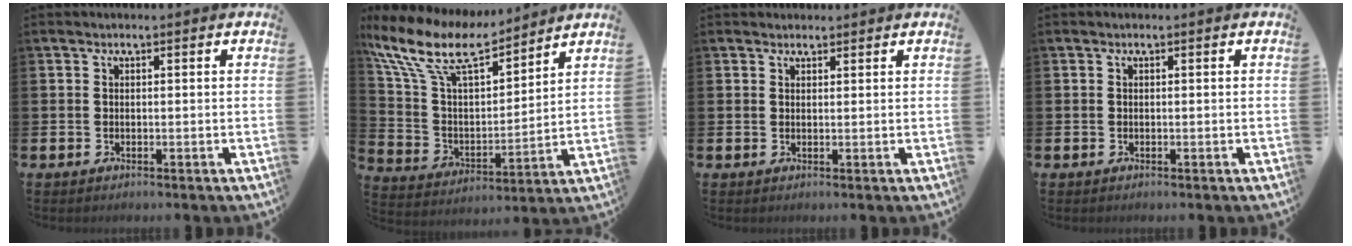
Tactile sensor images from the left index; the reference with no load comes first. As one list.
[{"total": 11.6, "force": [9.8, 3.3, 5.3], "torque": [-0.150, -0.055, 0.173]}, {"total": 1.5, "force": [1.3, 0.6, 0.0], "torque": [0.015, -0.002, 0.022]}, {"total": 0.0}]